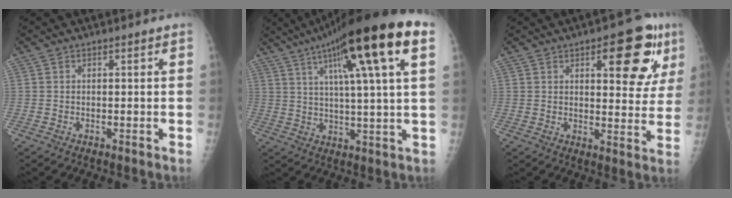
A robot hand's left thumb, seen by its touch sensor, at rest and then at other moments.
{"total": 21.0, "force": [9.5, 2.6, 18.6], "torque": [-0.293, 0.005, 0.143]}
{"total": 13.9, "force": [6.2, 5.3, 11.3], "torque": [-0.099, -0.018, 0.074]}